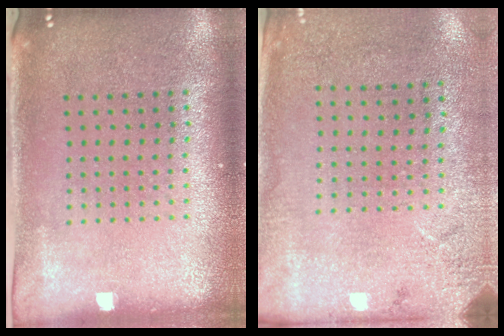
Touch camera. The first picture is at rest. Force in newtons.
{"total": 2.7, "press": 2.2, "slide": 1.6}